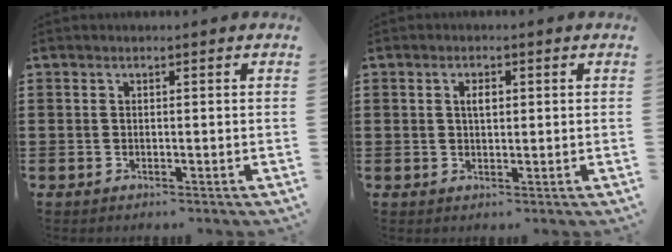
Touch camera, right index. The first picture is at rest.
{"total": 1.7, "force": [0.4, 0.7, 1.5], "torque": [-0.031, 0.005, 0.006]}